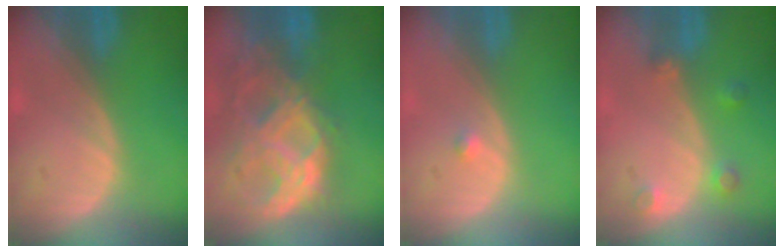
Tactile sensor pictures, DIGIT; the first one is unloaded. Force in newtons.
{"total": 11.3, "press": 9.5, "slide": 6.0}
{"total": 0.8, "press": 0.6, "slide": 0.4}
{"total": 3.0, "press": 2.8, "slide": 1.1}